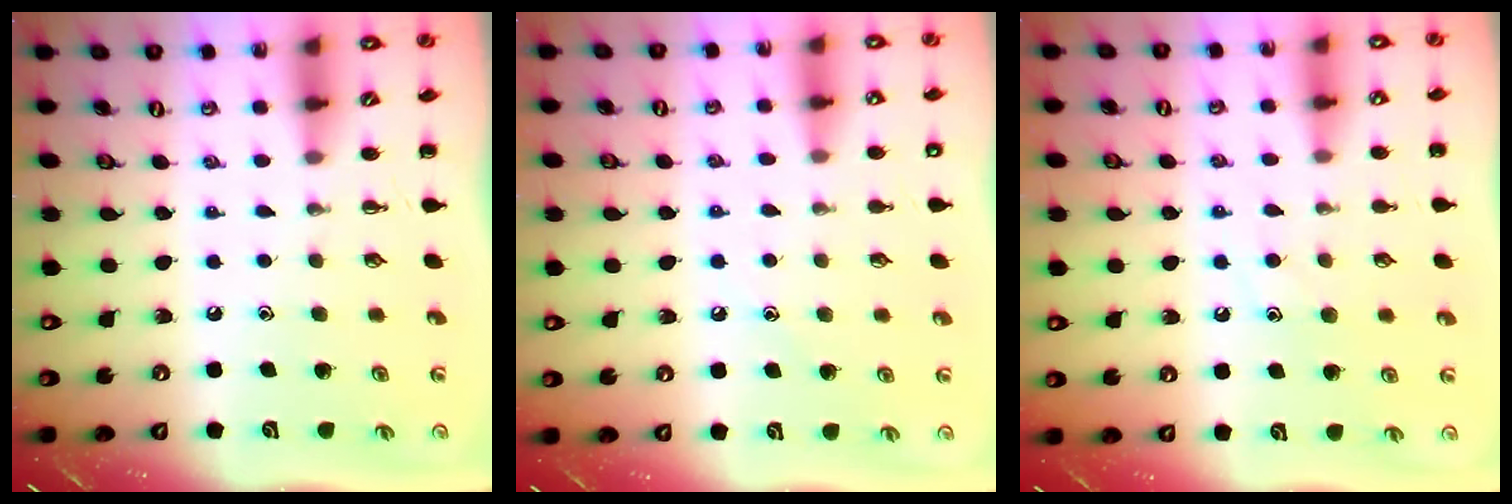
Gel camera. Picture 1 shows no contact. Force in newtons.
{"total": 8.3, "press": 8.0, "slide": 2.4}
{"total": 8.4, "press": 8.4, "slide": 1.2}